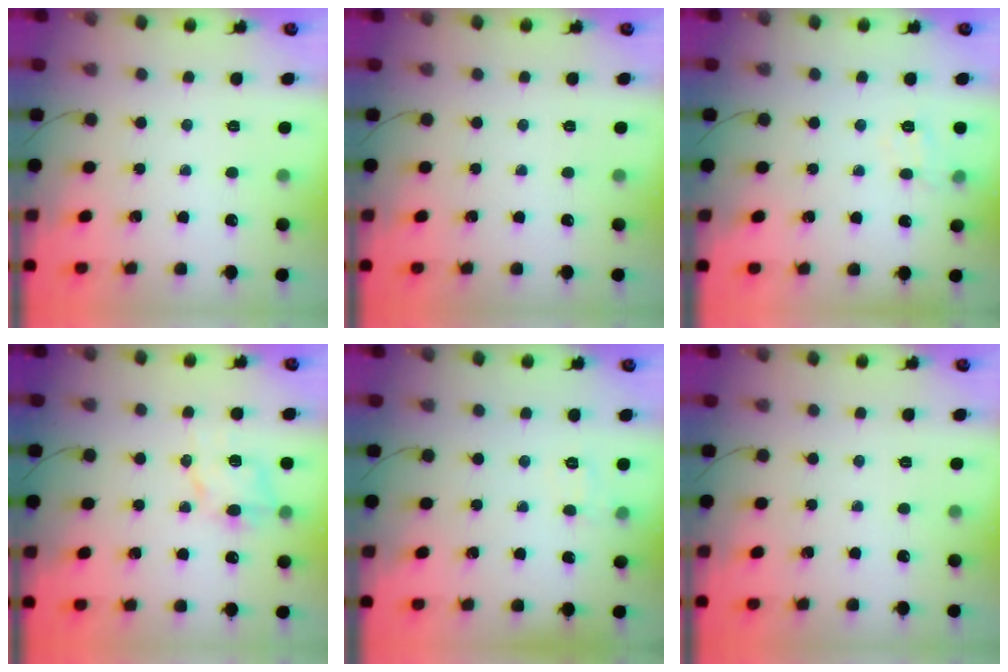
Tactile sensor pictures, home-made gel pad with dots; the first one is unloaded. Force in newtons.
{"total": 0.0}
{"total": 7.2, "press": 7.2, "slide": 1.0}
{"total": 7.5, "press": 7.4, "slide": 1.1}
{"total": 6.2, "press": 6.0, "slide": 1.5}
{"total": 0.0}